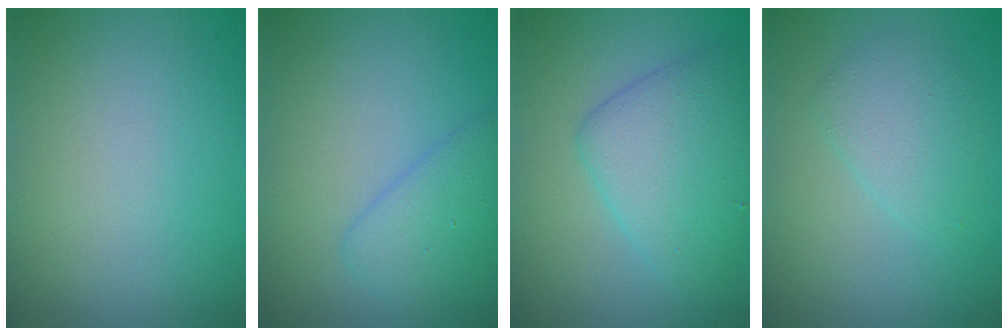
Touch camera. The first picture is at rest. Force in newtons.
{"total": 2.8, "press": 2.8, "slide": 0.1}
{"total": 5.1, "press": 5.1, "slide": 0.2}
{"total": 2.6, "press": 2.6, "slide": 0.2}